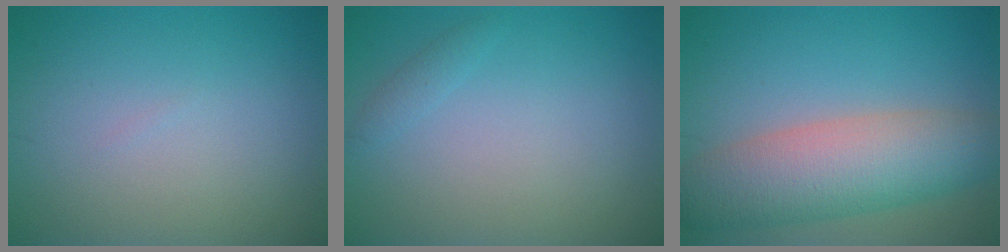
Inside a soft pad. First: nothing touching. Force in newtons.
{"total": 0.8, "press": 0.8, "slide": 0.0}
{"total": 8.0, "press": 8.0, "slide": 0.4}